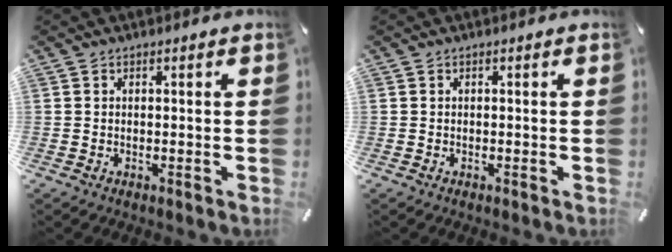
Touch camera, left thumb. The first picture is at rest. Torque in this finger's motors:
{"motor_torque": [0.00, 0.00, 0.00, 0.00, 0.00]}